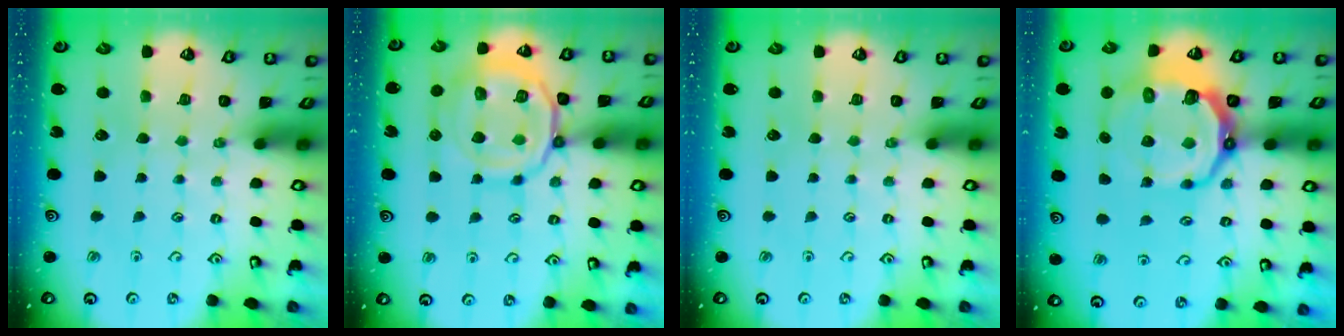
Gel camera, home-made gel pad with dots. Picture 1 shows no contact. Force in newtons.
{"total": 17.3, "press": 17.2, "slide": 1.7}
{"total": 0.0}
{"total": 13.2, "press": 12.4, "slide": 4.4}